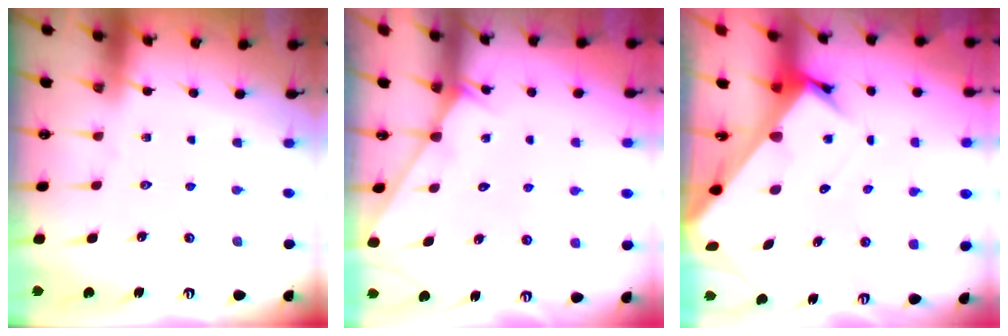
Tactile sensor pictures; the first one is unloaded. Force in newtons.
{"total": 3.1, "press": 3.1, "slide": 0.3}
{"total": 4.5, "press": 4.5, "slide": 0.5}